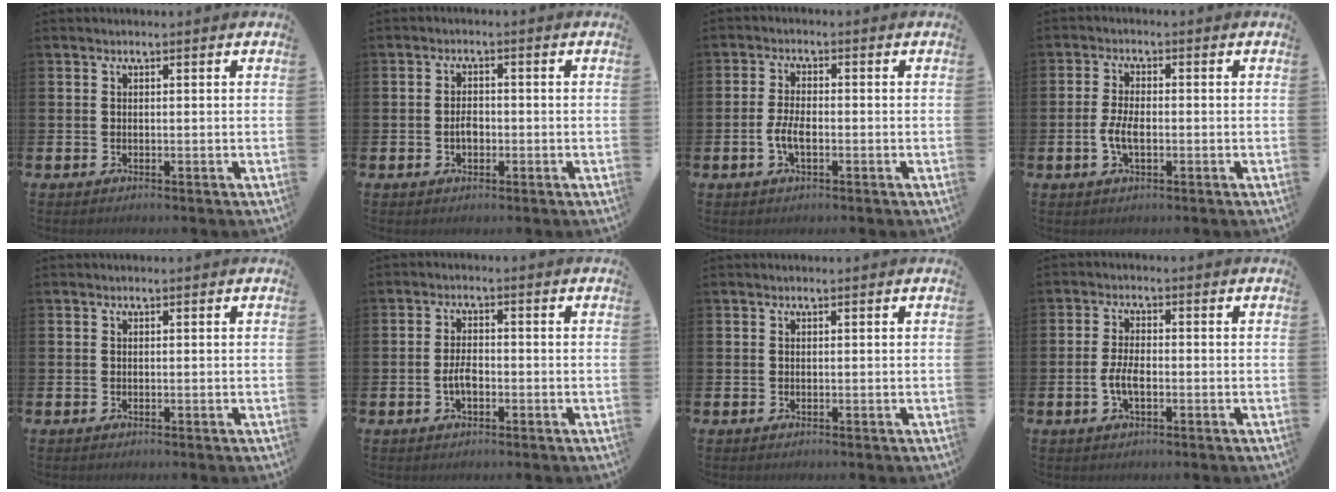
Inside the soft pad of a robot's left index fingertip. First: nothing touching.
{"total": 2.2, "force": [-0.4, 1.4, 1.7], "torque": [-0.022, 0.001, -0.010]}
{"total": 3.3, "force": [-0.8, 1.4, 2.8], "torque": [-0.057, 0.002, -0.017]}
{"total": 3.6, "force": [-0.6, 1.6, 3.1], "torque": [-0.062, 0.001, -0.014]}
{"total": 0.0}
{"total": 3.0, "force": [-0.7, 1.5, 2.5], "torque": [-0.045, 0.004, -0.014]}
{"total": 0.0}
{"total": 3.2, "force": [-0.7, 1.4, 2.8], "torque": [-0.050, 0.003, -0.013]}